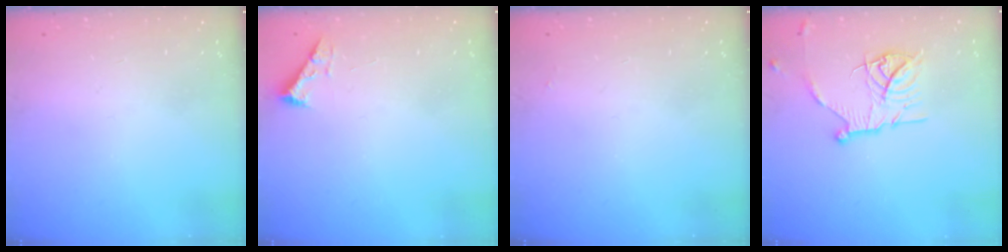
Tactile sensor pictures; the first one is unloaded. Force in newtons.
{"total": 2.5, "press": 2.5, "slide": 0.3}
{"total": 1.9, "press": 1.9, "slide": 0.3}
{"total": 14.2, "press": 14.2, "slide": 1.2}